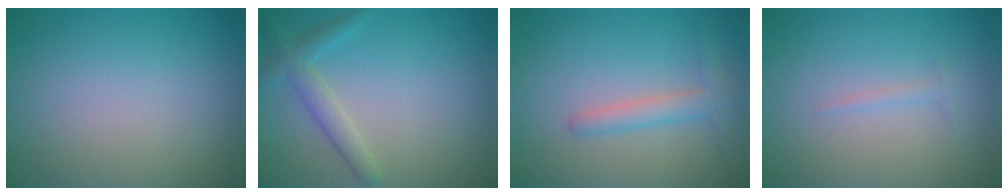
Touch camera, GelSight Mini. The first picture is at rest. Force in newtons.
{"total": 2.5, "press": 2.5, "slide": 0.1}
{"total": 2.4, "press": 2.4, "slide": 0.2}
{"total": 0.7, "press": 0.7, "slide": 0.0}